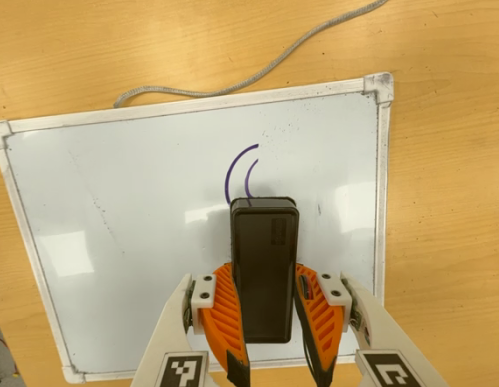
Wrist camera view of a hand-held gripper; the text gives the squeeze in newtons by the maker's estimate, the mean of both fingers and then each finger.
{"total": 9.3, "left": 7.6, "right": 11.0}